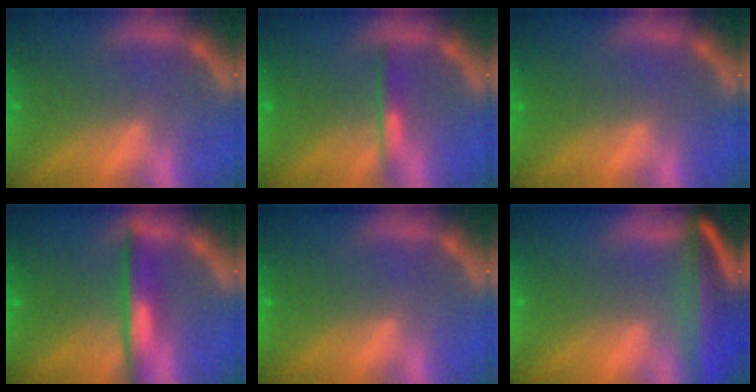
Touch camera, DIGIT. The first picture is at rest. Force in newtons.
{"total": 2.0}
{"total": 0.0}
{"total": 4.0}
{"total": 0.0}
{"total": 10.0}